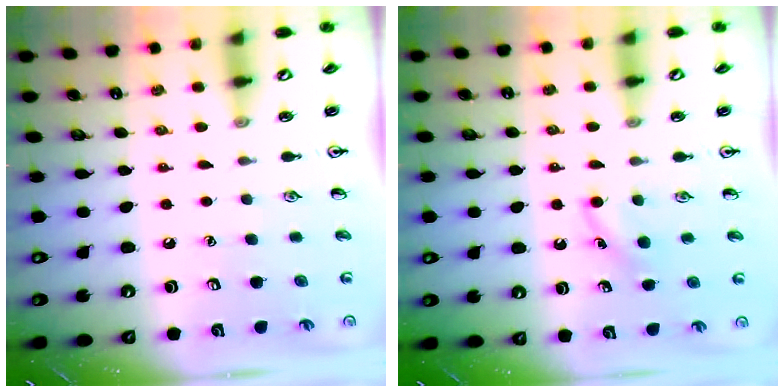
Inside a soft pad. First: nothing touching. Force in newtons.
{"total": 4.1, "press": 3.9, "slide": 1.3}